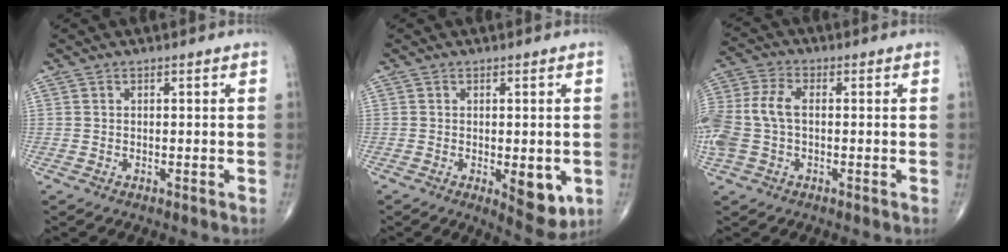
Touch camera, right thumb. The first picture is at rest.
{"total": 7.1, "force": [-1.7, 2.9, 6.3], "torque": [-0.068, -0.015, -0.015]}
{"total": 10.9, "force": [-0.5, 6.9, 8.4], "torque": [-0.215, 0.022, -0.011]}